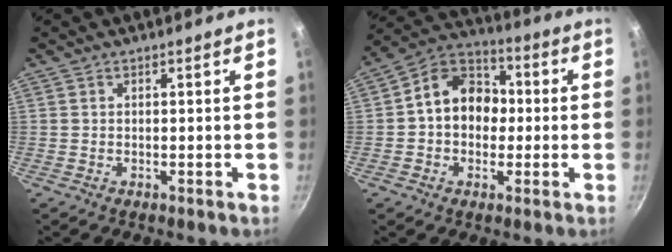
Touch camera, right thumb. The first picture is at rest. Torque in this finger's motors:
{"motor_torque": [-0.16, 0.46, 0.65, -0.31, 0.06]}